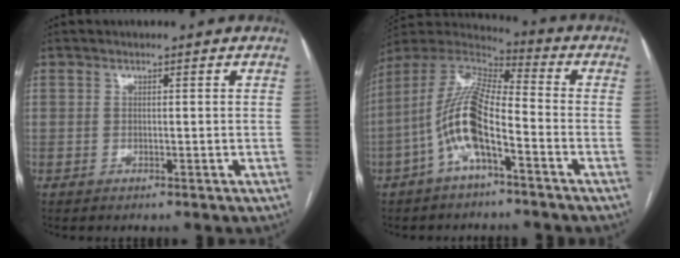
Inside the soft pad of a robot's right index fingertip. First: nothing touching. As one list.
[{"total": 12.7, "force": [-4.6, 3.0, 11.4], "torque": [-0.243, 0.017, -0.089]}]